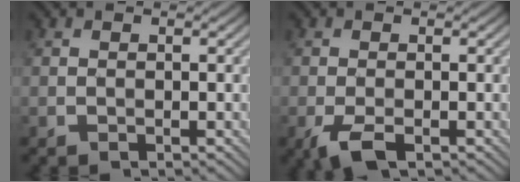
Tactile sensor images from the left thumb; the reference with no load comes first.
{"total": 3.0, "force": [-1.7, 1.1, 2.3], "torque": [-0.050, -0.004, -0.037]}